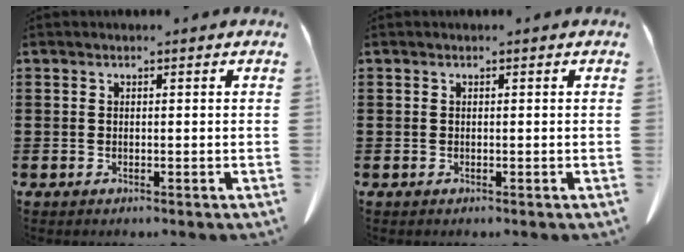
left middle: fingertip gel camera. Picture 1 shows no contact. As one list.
[{"total": 0.0}]